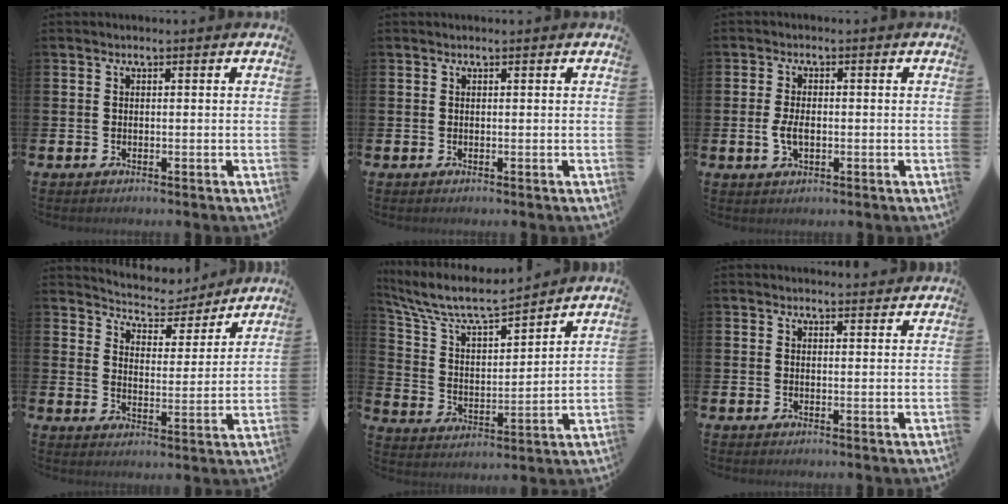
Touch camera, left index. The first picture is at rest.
{"total": 0.0}
{"total": 3.1, "force": [-0.4, 1.7, 2.5], "torque": [-0.043, 0.004, -0.009]}
{"total": 5.5, "force": [5.3, 1.6, 0.3], "torque": [-0.028, -0.047, 0.087]}
{"total": 8.3, "force": [7.6, 1.8, 2.8], "torque": [-0.093, -0.053, 0.131]}
{"total": 1.3, "force": [1.3, 0.2, 0.0], "torque": [0.010, -0.008, 0.022]}